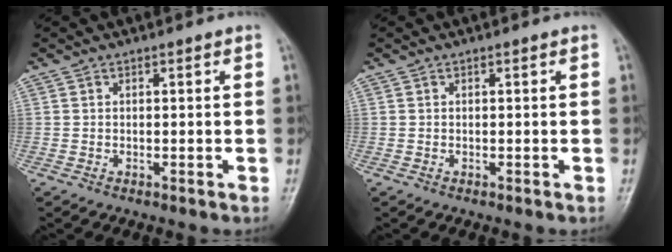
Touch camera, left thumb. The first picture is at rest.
{"total": 0.0}